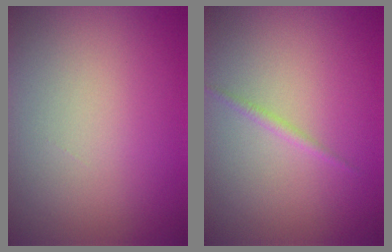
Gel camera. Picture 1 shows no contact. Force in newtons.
{"total": 0.8, "press": 0.8, "slide": 0.1}